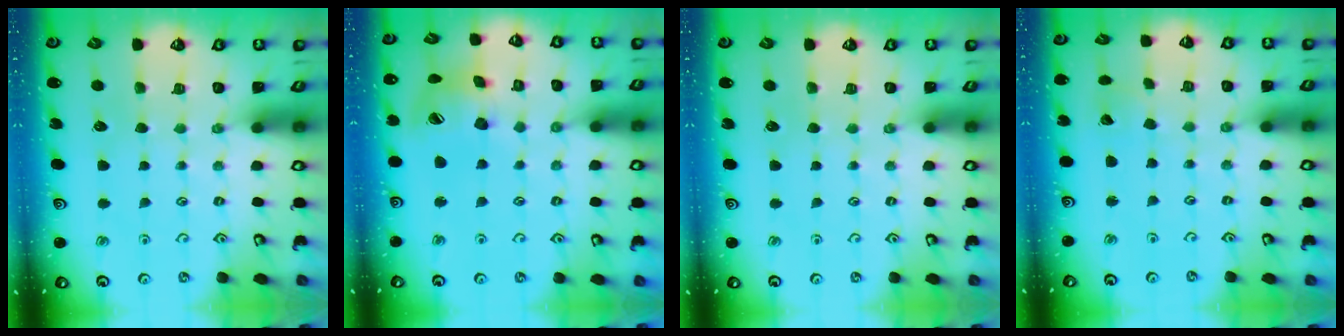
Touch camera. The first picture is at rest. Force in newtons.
{"total": 14.7, "press": 14.6, "slide": 1.8}
{"total": 0.0}
{"total": 2.7, "press": 2.7, "slide": 0.2}